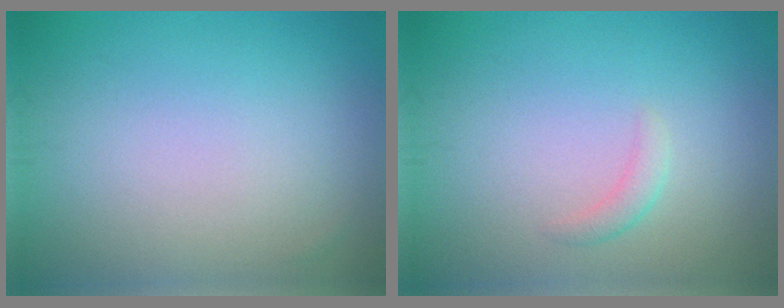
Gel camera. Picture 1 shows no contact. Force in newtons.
{"total": 1.1, "press": 1.1, "slide": 0.1}